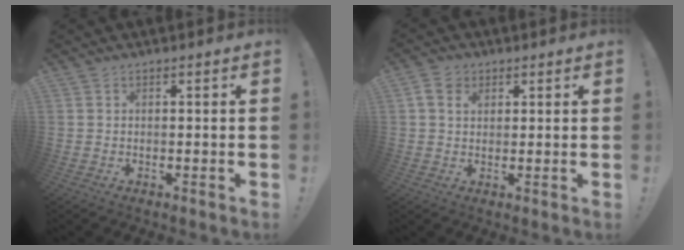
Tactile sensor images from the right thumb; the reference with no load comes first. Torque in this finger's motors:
{"motor_torque": [-0.04, 0.06, 0.07, -0.04, 0.00]}